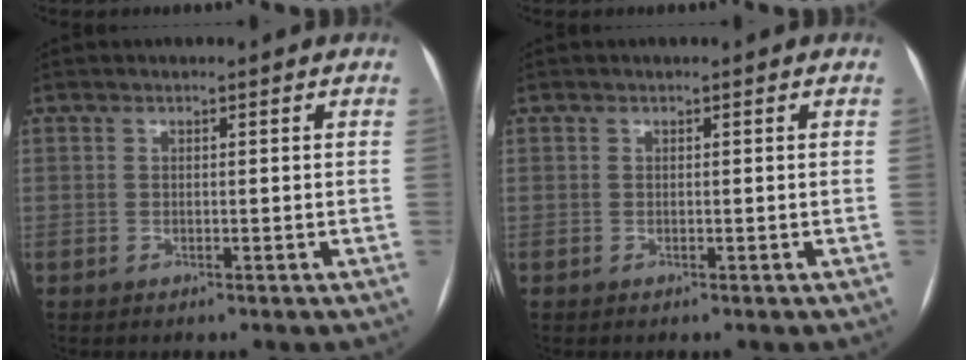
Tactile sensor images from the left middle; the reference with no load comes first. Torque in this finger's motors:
{"motor_torque": [0.02, 0.12, 0.00, 0.01]}